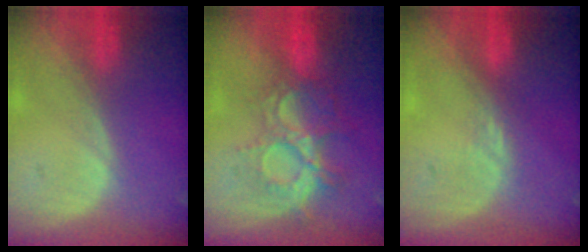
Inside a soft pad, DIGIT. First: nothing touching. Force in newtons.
{"total": 9.0, "press": 8.0, "slide": 4.0}
{"total": 1.1, "press": 1.0, "slide": 0.5}